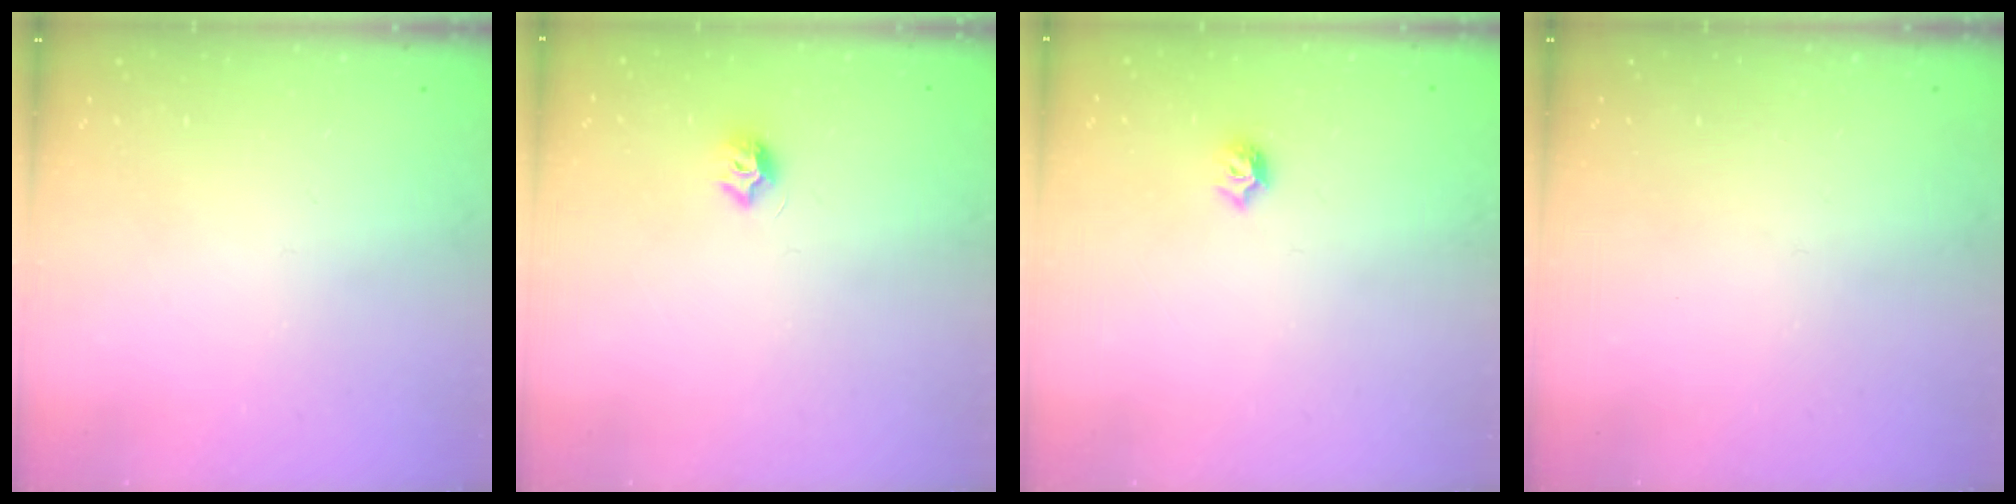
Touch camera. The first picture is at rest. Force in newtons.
{"total": 7.4, "press": 7.4, "slide": 0.6}
{"total": 4.7, "press": 4.7, "slide": 0.7}
{"total": 0.0}